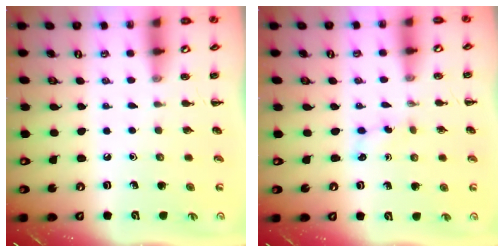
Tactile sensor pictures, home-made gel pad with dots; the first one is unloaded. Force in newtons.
{"total": 3.2, "press": 3.0, "slide": 1.0}